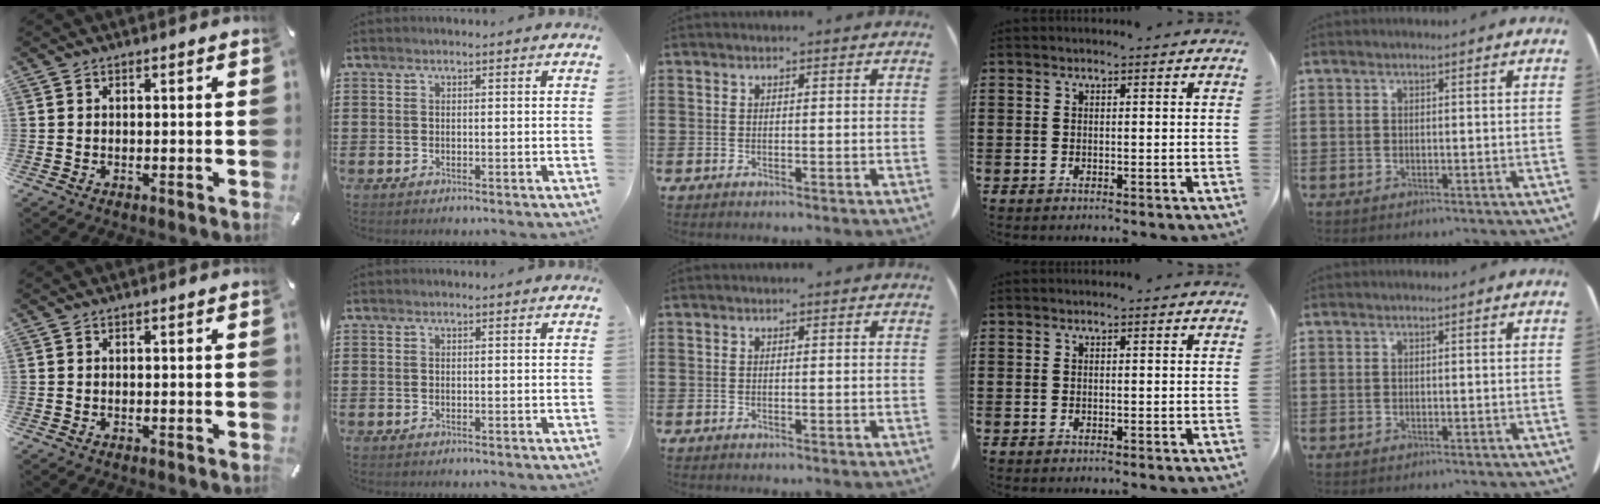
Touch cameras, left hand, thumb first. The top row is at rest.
{}